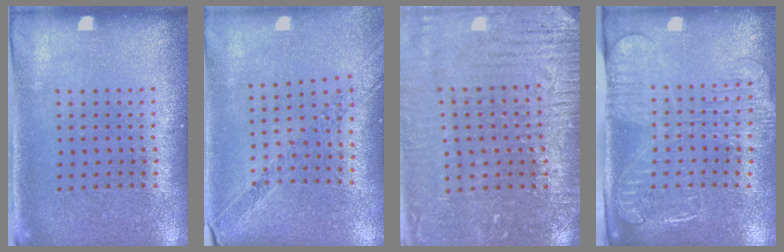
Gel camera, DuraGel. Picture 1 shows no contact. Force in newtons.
{"total": 1.2, "press": 1.2, "slide": 0.2}
{"total": 3.3, "press": 3.3, "slide": 0.4}
{"total": 2.6, "press": 2.1, "slide": 1.5}